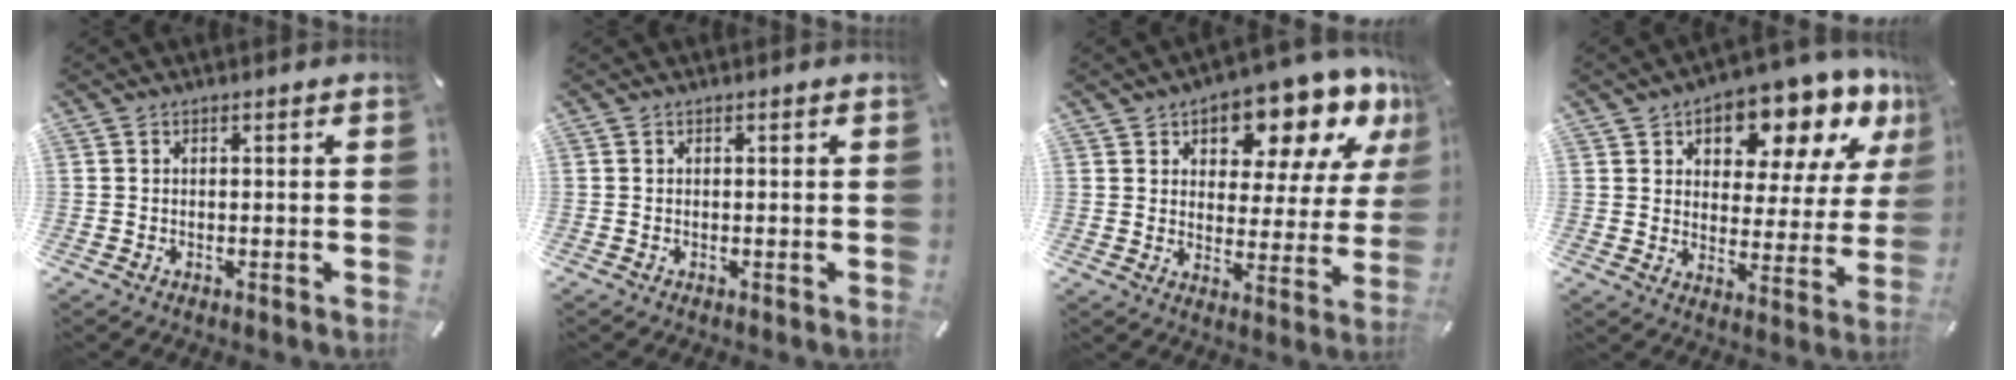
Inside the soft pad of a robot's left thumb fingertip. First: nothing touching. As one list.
[{"total": 0.0}, {"total": 14.4, "force": [10.6, 6.7, 7.1], "torque": [-0.102, -0.076, 0.176]}, {"total": 13.7, "force": [10.1, 6.6, 6.5], "torque": [-0.091, -0.076, 0.169]}]